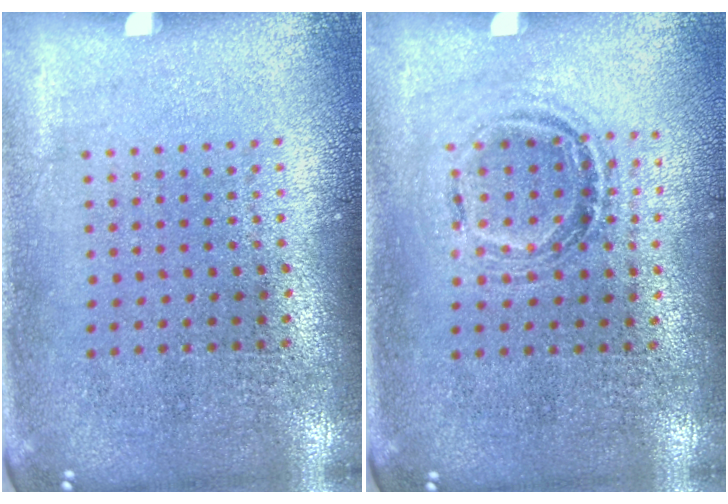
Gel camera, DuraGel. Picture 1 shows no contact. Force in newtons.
{"total": 1.0, "press": 0.9, "slide": 0.3}